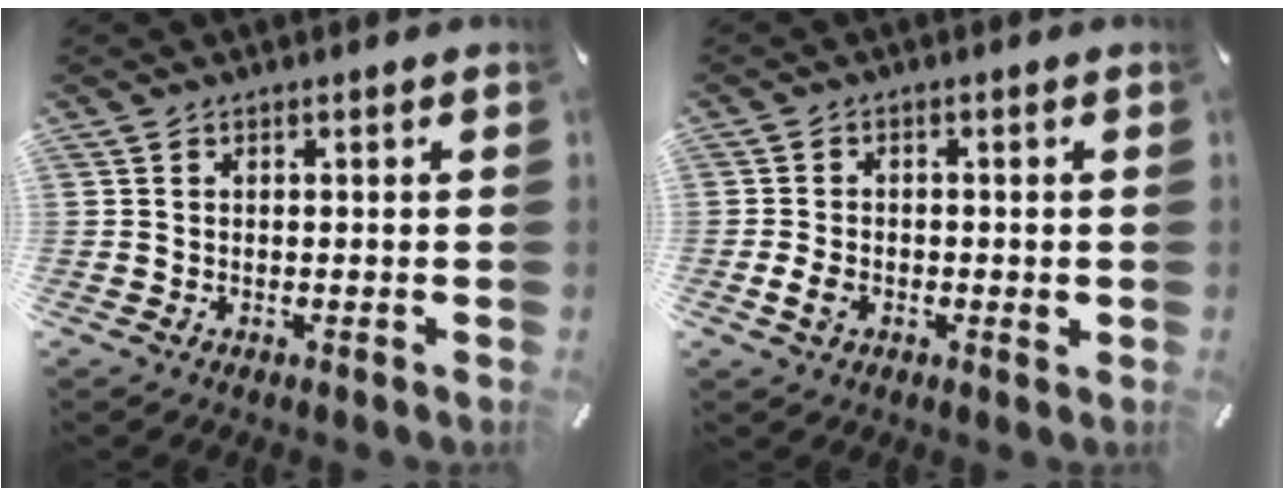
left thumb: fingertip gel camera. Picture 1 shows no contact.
{"total": 3.9, "force": [-0.9, 2.6, 2.7], "torque": [-0.051, -0.003, -0.018]}